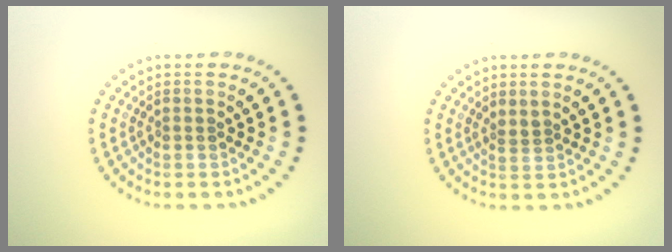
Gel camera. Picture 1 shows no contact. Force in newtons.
{"total": 0.8, "press": 0.5, "slide": 0.6}